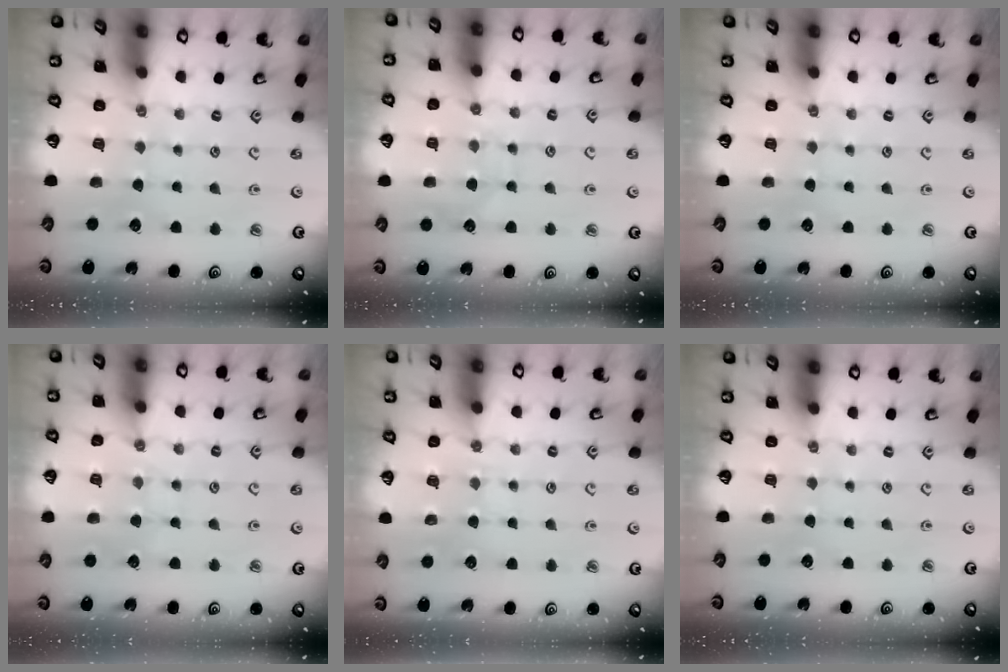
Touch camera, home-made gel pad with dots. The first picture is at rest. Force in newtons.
{"total": 7.0, "press": 7.0, "slide": 0.6}
{"total": 0.0}
{"total": 4.5, "press": 4.5, "slide": 0.5}
{"total": 5.6, "press": 5.6, "slide": 0.6}
{"total": 0.0}